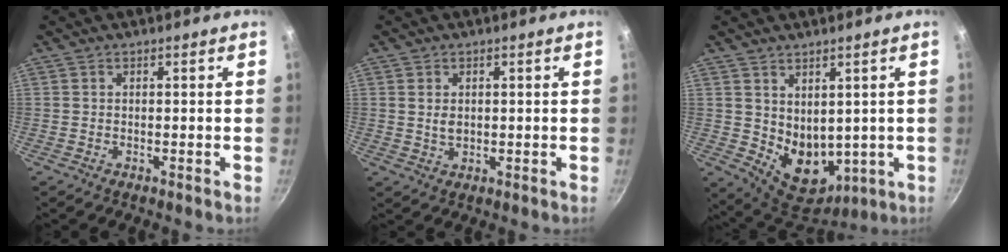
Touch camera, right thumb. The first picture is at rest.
{"total": 2.5, "force": [0.4, 1.8, 1.7], "torque": [-0.028, -0.002, 0.011]}
{"total": 10.0, "force": [1.6, 7.1, 6.9], "torque": [-0.079, -0.034, 0.054]}